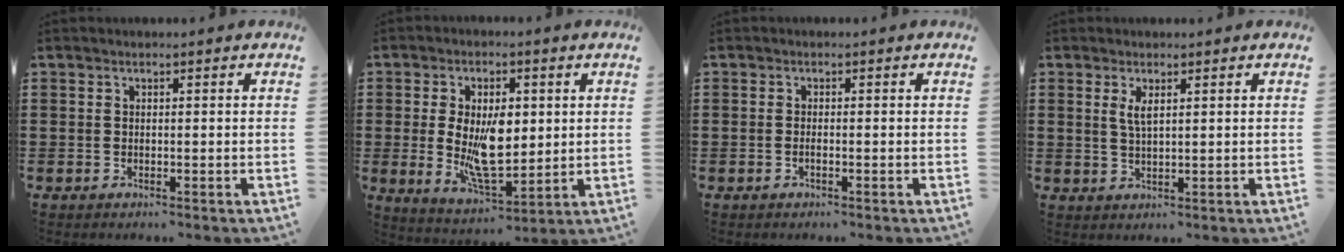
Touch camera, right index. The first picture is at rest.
{"total": 9.0, "force": [0.6, 4.5, 7.8], "torque": [-0.137, -0.002, 0.006]}
{"total": 0.7, "force": [-0.4, 0.0, 0.5], "torque": [-0.010, -0.004, -0.007]}
{"total": 2.6, "force": [1.2, 0.7, 2.2], "torque": [-0.046, 0.003, 0.019]}